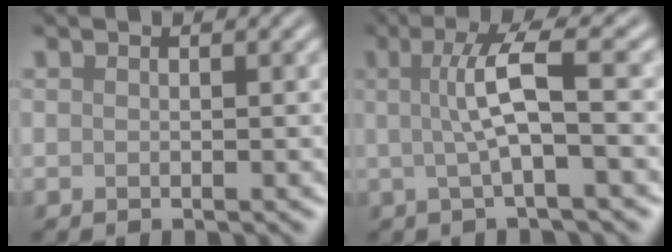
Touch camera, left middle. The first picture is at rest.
{"total": 4.8, "force": [0.3, 0.7, 4.7], "torque": [-0.089, 0.011, 0.010]}